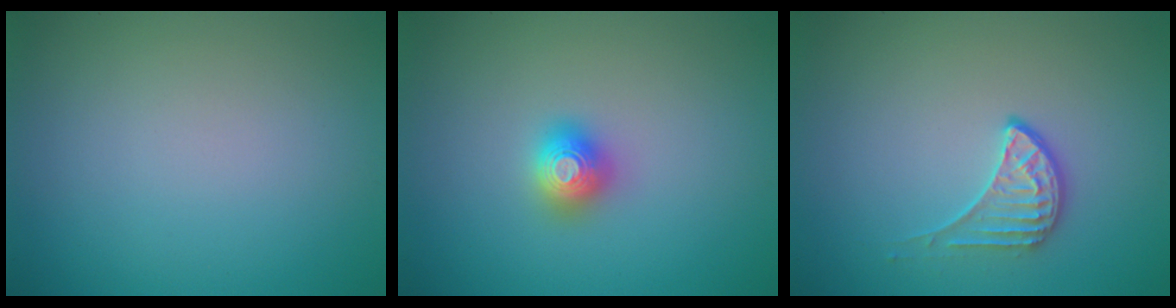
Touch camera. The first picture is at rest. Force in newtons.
{"total": 2.0, "press": 2.0, "slide": 0.2}
{"total": 2.0, "press": 1.5, "slide": 1.3}